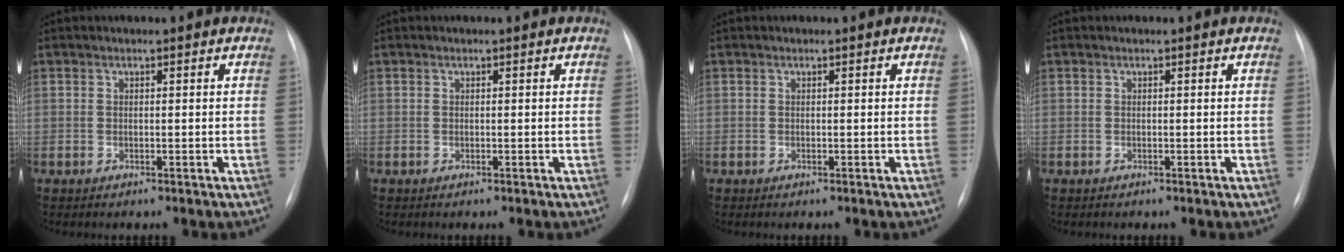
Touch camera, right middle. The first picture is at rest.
{"total": 0.0}
{"total": 0.0}
{"total": 0.0}